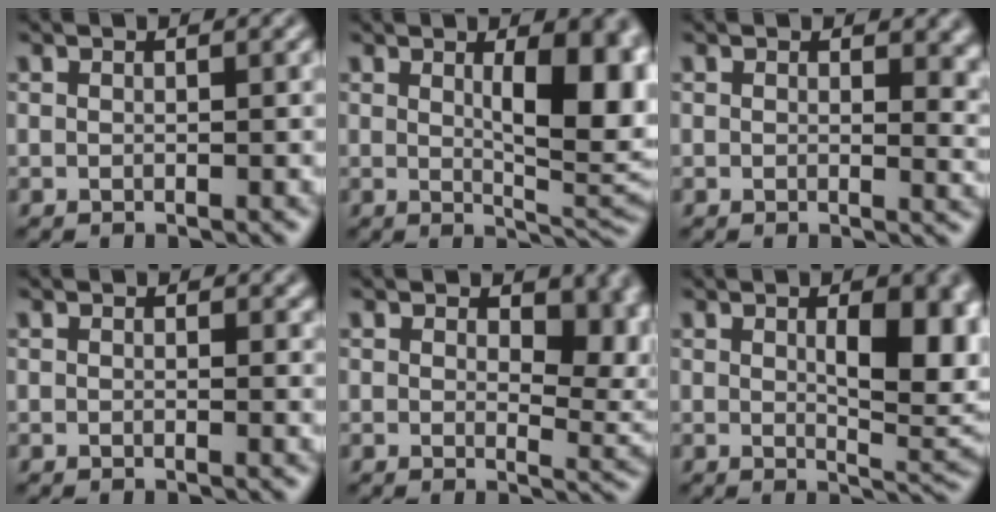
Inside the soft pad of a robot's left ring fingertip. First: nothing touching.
{"total": 7.9, "force": [1.4, 2.7, 7.3], "torque": [-0.099, -0.007, 0.031]}
{"total": 3.1, "force": [0.9, 1.8, 2.3], "torque": [-0.019, -0.007, 0.009]}
{"total": 0.7, "force": [0.2, 0.4, 0.5], "torque": [-0.004, -0.003, 0.002]}
{"total": 6.4, "force": [1.8, 3.6, 5.0], "torque": [-0.062, -0.010, 0.029]}
{"total": 7.2, "force": [1.1, 2.8, 6.6], "torque": [-0.086, -0.005, 0.025]}